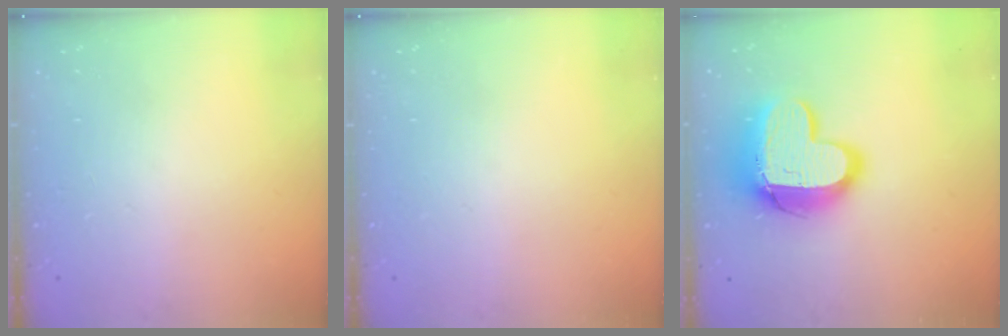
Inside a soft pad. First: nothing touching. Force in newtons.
{"total": 0.0}
{"total": 16.2, "press": 16.2, "slide": 1.4}